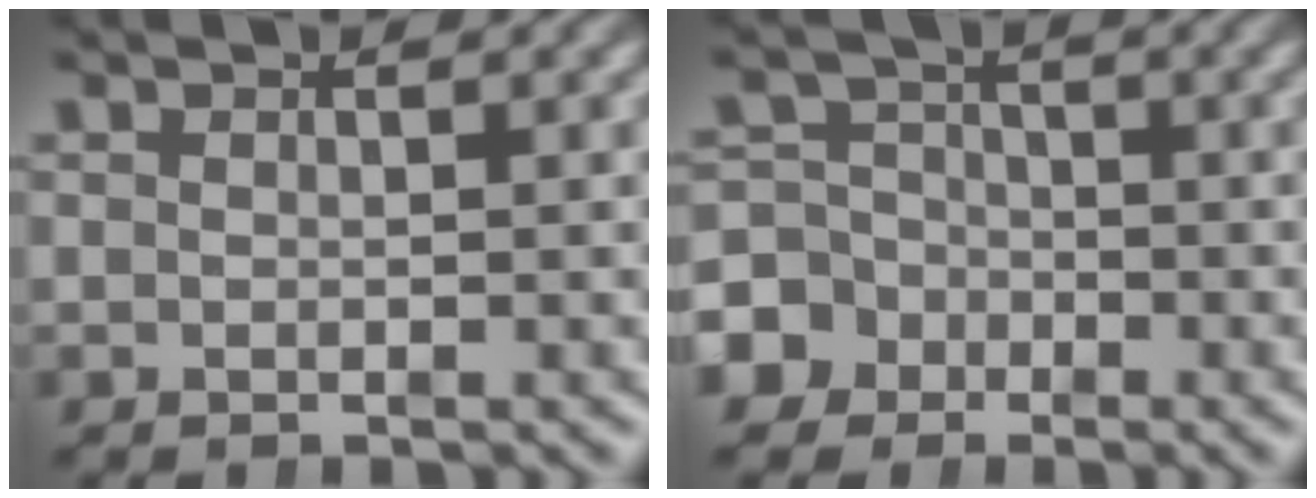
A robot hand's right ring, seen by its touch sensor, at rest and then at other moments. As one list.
[{"total": 7.6, "force": [-3.0, 6.7, 1.9], "torque": [-0.034, -0.029, -0.050]}]